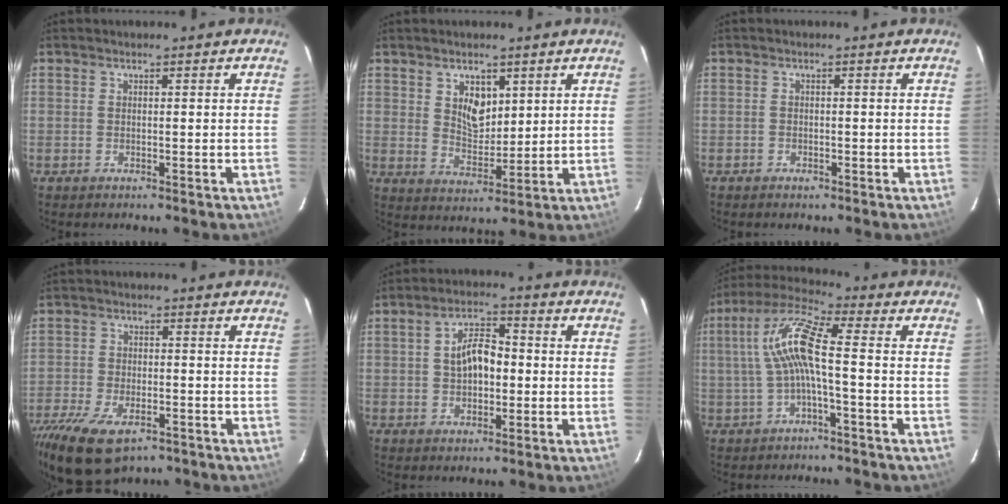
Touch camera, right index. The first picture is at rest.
{"total": 6.1, "force": [2.8, 3.9, 3.8], "torque": [-0.058, 0.002, 0.056]}
{"total": 1.3, "force": [-0.9, 0.9, 0.3], "torque": [-0.008, 0.002, -0.013]}
{"total": 15.7, "force": [-10.1, 7.4, 9.4], "torque": [-0.214, -0.036, -0.167]}
{"total": 7.2, "force": [0.0, 4.3, 5.8], "torque": [-0.105, 0.022, 0.005]}
{"total": 10.0, "force": [-0.6, 1.6, 9.9], "torque": [-0.210, 0.021, -0.012]}